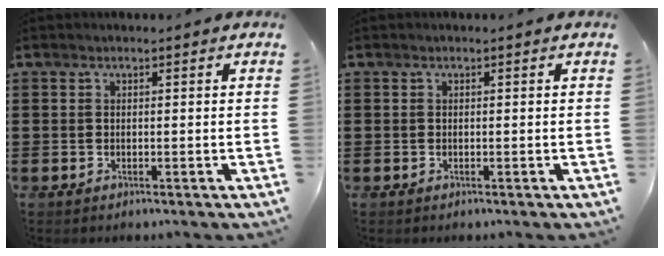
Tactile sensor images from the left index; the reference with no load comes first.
{"total": 0.0}